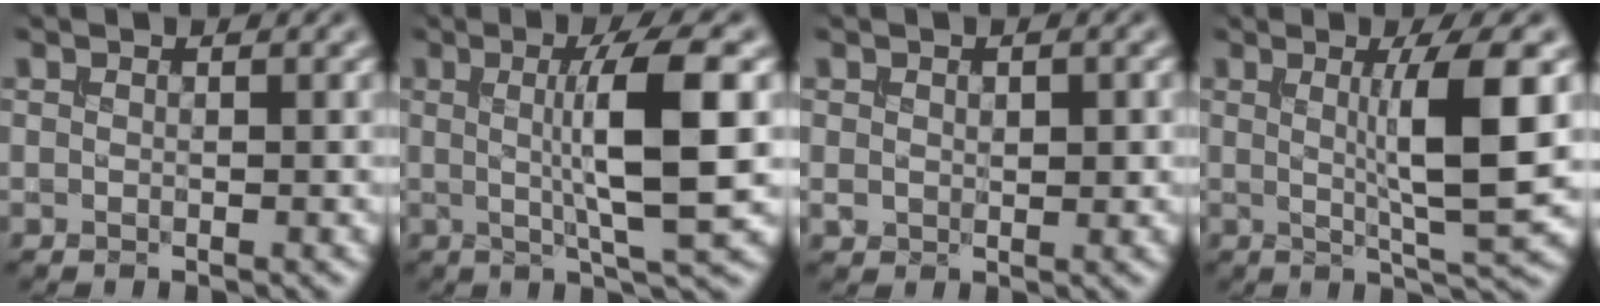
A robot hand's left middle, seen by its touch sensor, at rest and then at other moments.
{"total": 7.7, "force": [0.6, 1.4, 7.5], "torque": [-0.106, 0.006, 0.012]}
{"total": 1.9, "force": [0.2, 1.2, 1.4], "torque": [-0.024, -0.001, 0.010]}
{"total": 7.0, "force": [0.9, 1.1, 6.8], "torque": [-0.092, 0.000, 0.018]}